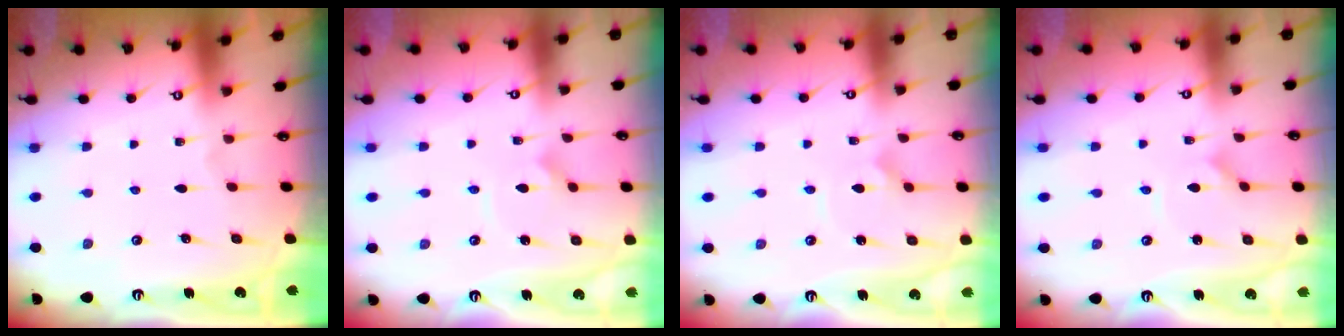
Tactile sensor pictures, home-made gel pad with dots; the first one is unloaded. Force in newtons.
{"total": 2.2, "press": 2.2, "slide": 0.1}
{"total": 2.9, "press": 2.9, "slide": 0.0}
{"total": 0.9, "press": 0.9, "slide": 0.0}